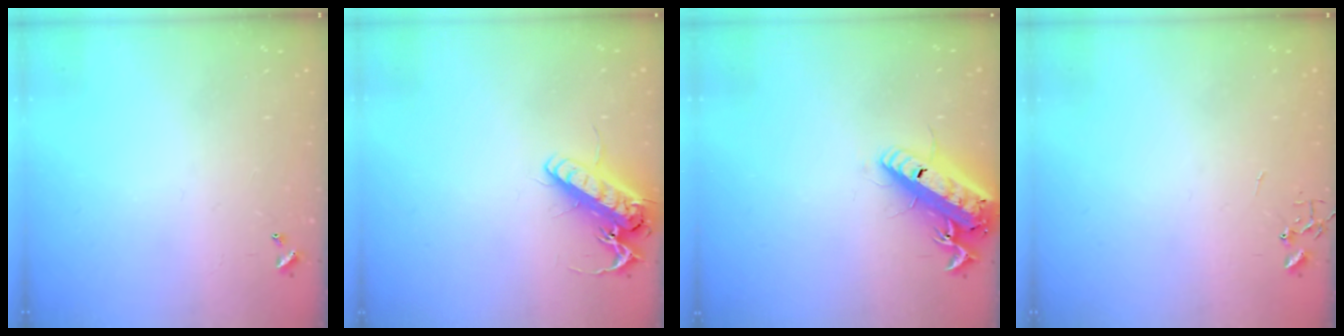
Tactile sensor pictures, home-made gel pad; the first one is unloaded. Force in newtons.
{"total": 14.1, "press": 13.9, "slide": 2.6}
{"total": 17.3, "press": 17.0, "slide": 3.4}
{"total": 0.0}